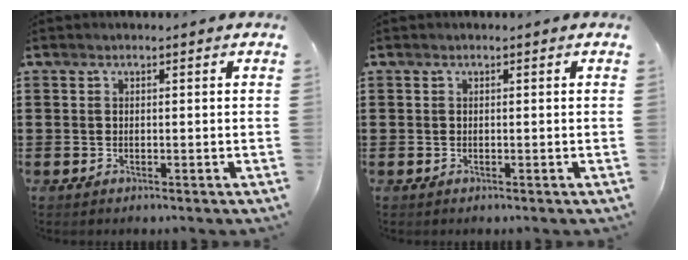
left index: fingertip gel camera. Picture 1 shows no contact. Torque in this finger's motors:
{"motor_torque": [-0.02, 0.00, 0.00, 0.00]}